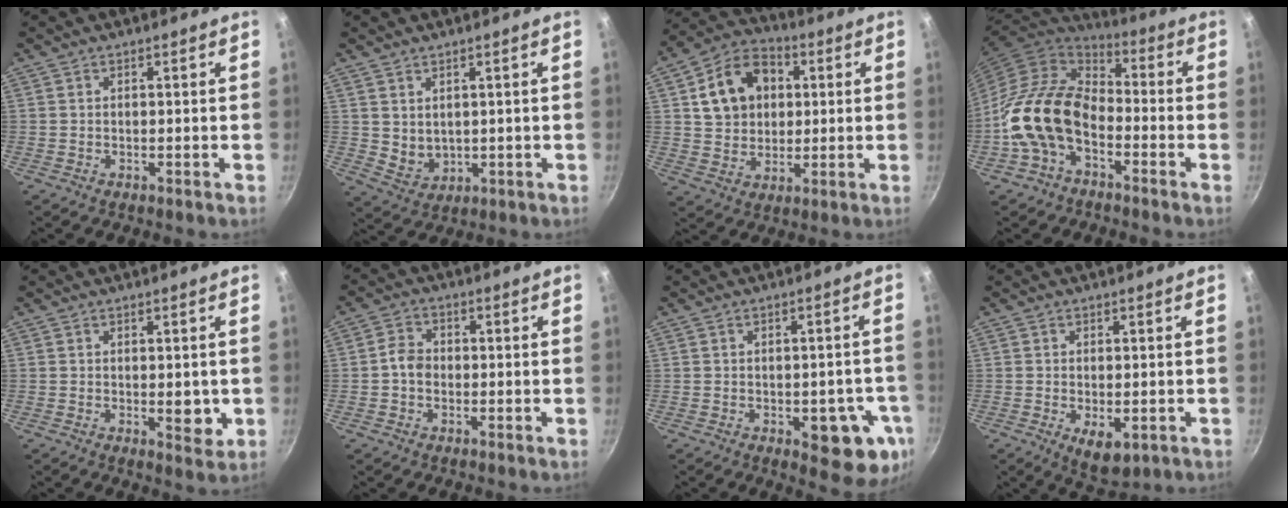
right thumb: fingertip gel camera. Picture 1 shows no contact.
{"total": 4.3, "force": [1.6, 3.1, 2.4], "torque": [-0.033, -0.017, 0.042]}
{"total": 14.2, "force": [3.2, 11.1, 8.2], "torque": [-0.114, 0.017, 0.048]}
{"total": 15.4, "force": [-5.0, 10.0, 10.6], "torque": [-0.172, 0.054, -0.114]}
{"total": 4.2, "force": [-0.7, 2.3, 3.5], "torque": [-0.025, -0.002, -0.008]}
{"total": 3.8, "force": [-0.7, 3.1, 2.1], "torque": [-0.025, 0.019, -0.020]}
{"total": 11.4, "force": [-3.4, 5.2, 9.6], "torque": [-0.070, 0.005, -0.040]}
{"total": 6.1, "force": [-1.7, 3.3, 4.9], "torque": [-0.063, -0.008, -0.015]}